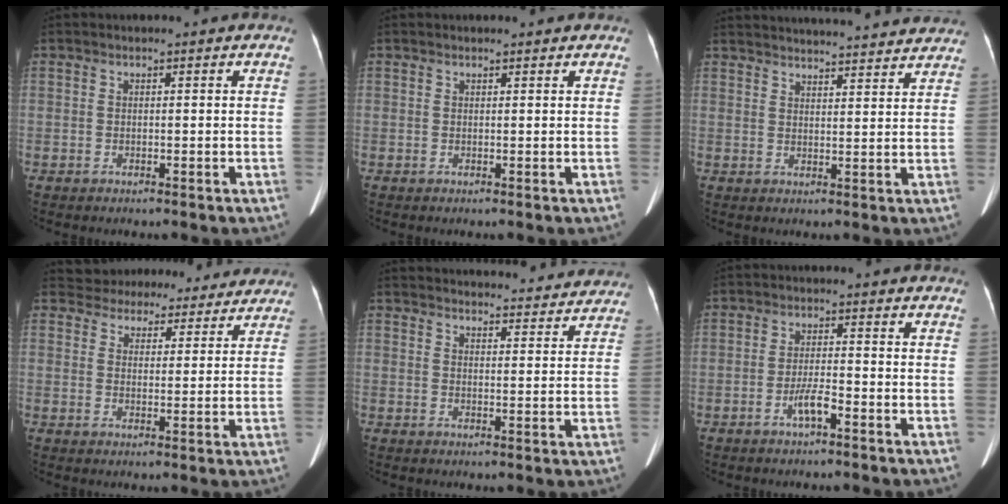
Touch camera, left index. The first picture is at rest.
{"total": 1.9, "force": [1.8, 0.3, 0.6], "torque": [-0.008, 0.002, 0.019]}
{"total": 25.2, "force": [23.9, 3.2, 7.4], "torque": [-0.116, -0.017, 0.298]}
{"total": 16.1, "force": [14.9, 5.4, 2.9], "torque": [-0.035, 0.011, 0.189]}
{"total": 25.9, "force": [24.6, 5.1, 6.1], "torque": [-0.087, -0.020, 0.299]}
{"total": 3.0, "force": [-2.1, 0.0, 2.2], "torque": [-0.043, -0.009, -0.037]}